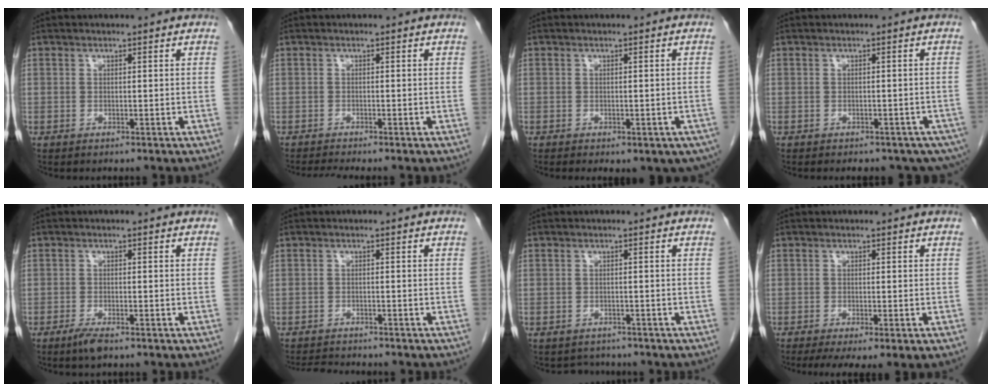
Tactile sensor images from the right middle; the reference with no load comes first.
{"total": 2.3, "force": [-2.0, -0.9, 0.7], "torque": [-0.018, -0.011, -0.037]}
{"total": 7.9, "force": [-5.1, 3.5, 5.0], "torque": [-0.070, -0.007, -0.056]}
{"total": 11.4, "force": [-8.1, 5.4, 5.9], "torque": [-0.098, -0.013, -0.083]}
{"total": 1.8, "force": [-1.2, 0.7, 1.2], "torque": [-0.023, -0.001, -0.017]}
{"total": 4.4, "force": [-4.2, 0.4, 1.1], "torque": [-0.019, -0.014, -0.066]}
{"total": 2.6, "force": [-2.3, 1.1, -0.2], "torque": [-0.003, 0.000, -0.034]}
{"total": 7.1, "force": [-4.6, 1.1, 5.4], "torque": [-0.079, -0.019, -0.072]}